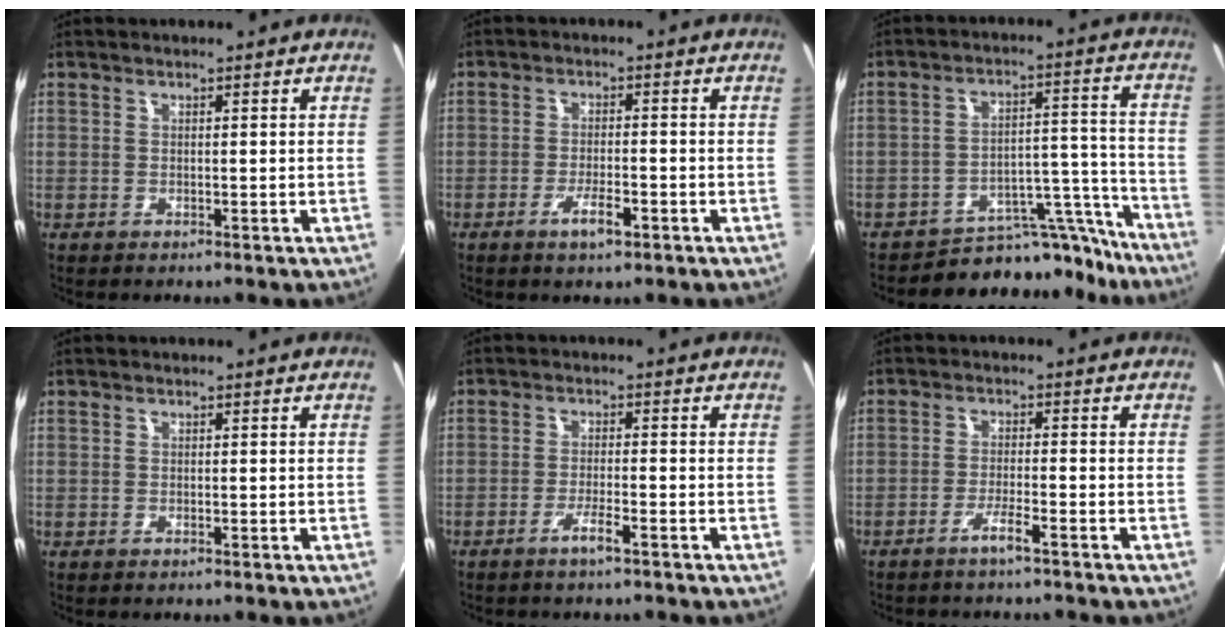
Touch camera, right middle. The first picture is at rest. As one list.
[{"total": 4.2, "force": [-2.4, 0.9, 3.3], "torque": [-0.070, -0.004, -0.041]}, {"total": 12.0, "force": [-11.2, 4.1, 1.0], "torque": [0.006, 0.060, -0.158]}, {"total": 0.0}, {"total": 3.0, "force": [-2.2, 0.0, 2.1], "torque": [-0.052, 0.000, -0.041]}, {"total": 3.0, "force": [-2.4, -0.2, 1.8], "torque": [-0.047, 0.003, -0.044]}]